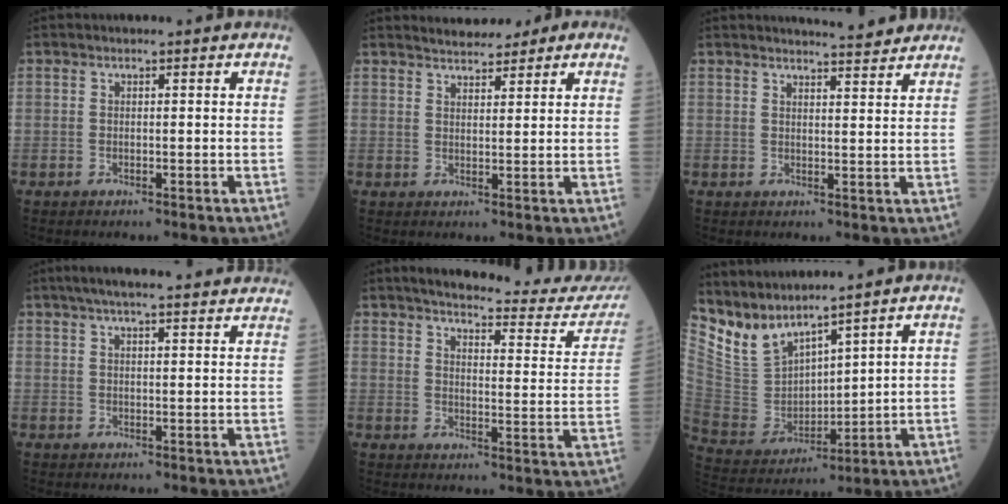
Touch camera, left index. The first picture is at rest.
{"total": 5.5, "force": [4.6, 2.0, 2.3], "torque": [-0.037, 0.020, 0.064]}
{"total": 5.6, "force": [5.4, 0.2, 1.5], "torque": [-0.024, -0.005, 0.060]}
{"total": 17.0, "force": [15.0, 1.6, 7.9], "torque": [-0.114, 0.047, 0.189]}
{"total": 21.4, "force": [20.2, 1.9, 7.0], "torque": [-0.082, -0.070, 0.232]}
{"total": 10.2, "force": [9.5, 1.3, 3.3], "torque": [-0.098, 0.003, 0.216]}